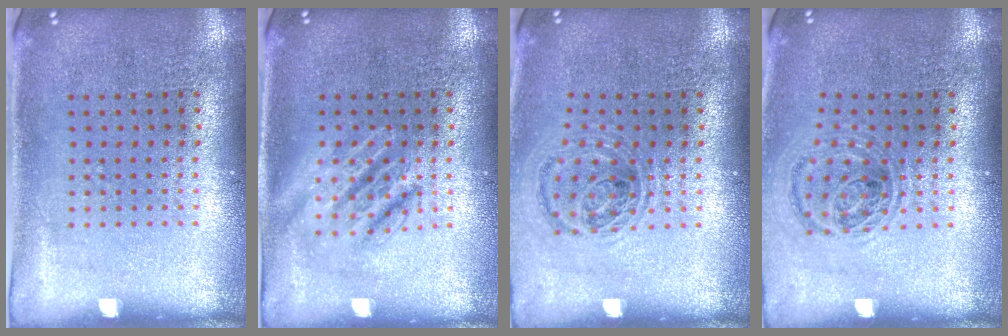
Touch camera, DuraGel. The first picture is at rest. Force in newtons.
{"total": 2.8, "press": 2.8, "slide": 0.4}
{"total": 1.0, "press": 0.9, "slide": 0.2}
{"total": 1.0, "press": 0.9, "slide": 0.2}